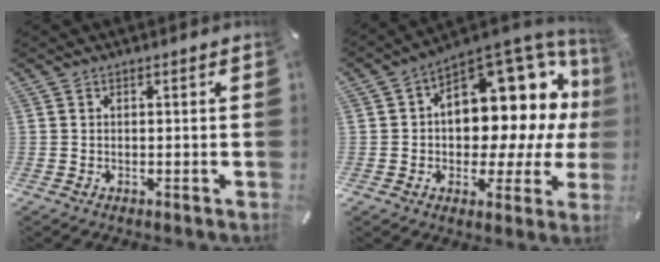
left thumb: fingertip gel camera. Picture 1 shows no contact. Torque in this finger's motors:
{"motor_torque": [2.51, 2.50, 0.63, 0.19, 0.40]}